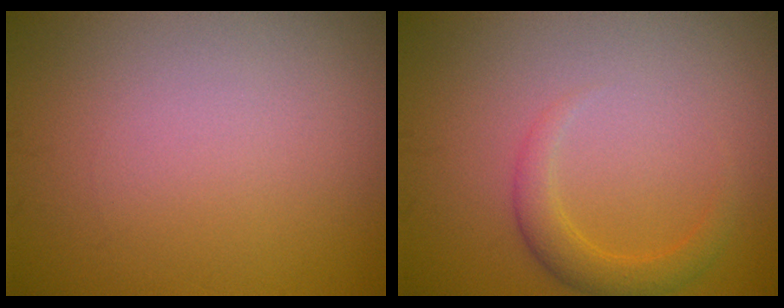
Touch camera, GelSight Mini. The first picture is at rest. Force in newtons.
{"total": 2.3, "press": 2.3, "slide": 0.1}